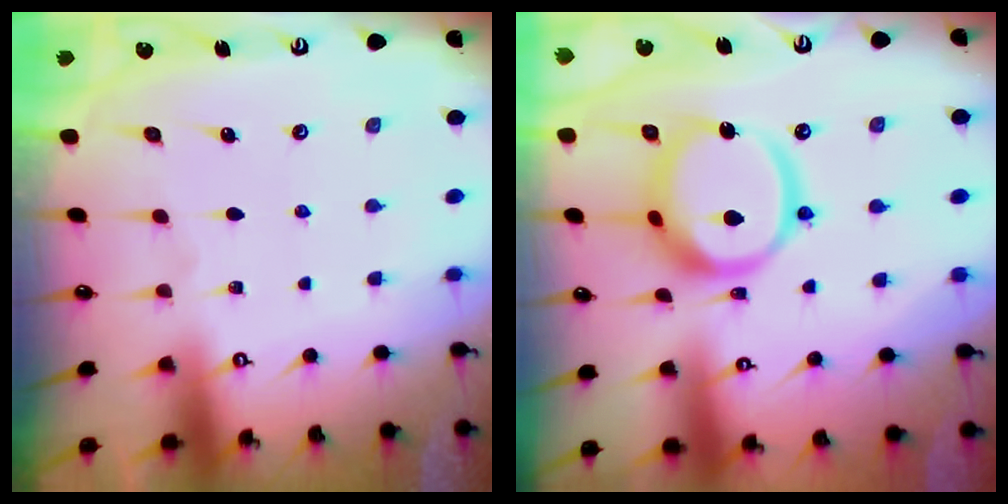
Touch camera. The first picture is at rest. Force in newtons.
{"total": 16.2, "press": 16.0, "slide": 1.9}